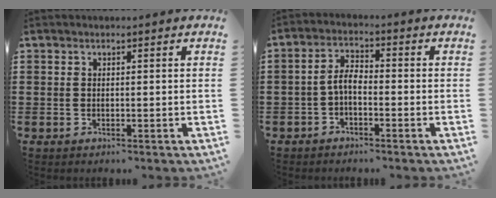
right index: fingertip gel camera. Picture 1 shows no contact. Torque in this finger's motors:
{"motor_torque": [0.62, -0.48, 0.20, 0.11]}